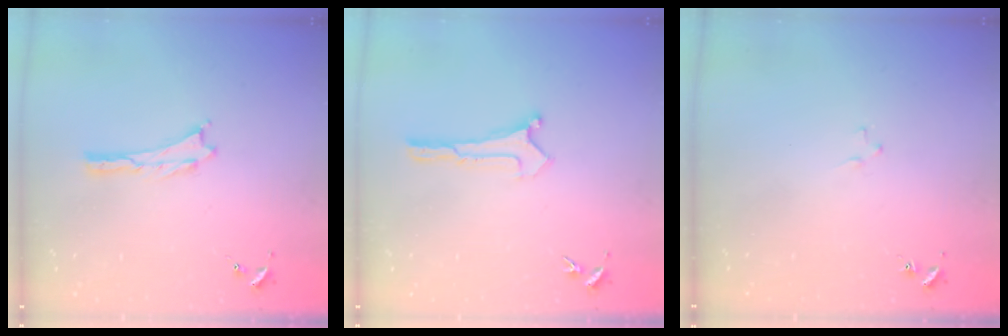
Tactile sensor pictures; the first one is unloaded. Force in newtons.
{"total": 0.0}
{"total": 1.2, "press": 1.2, "slide": 0.2}